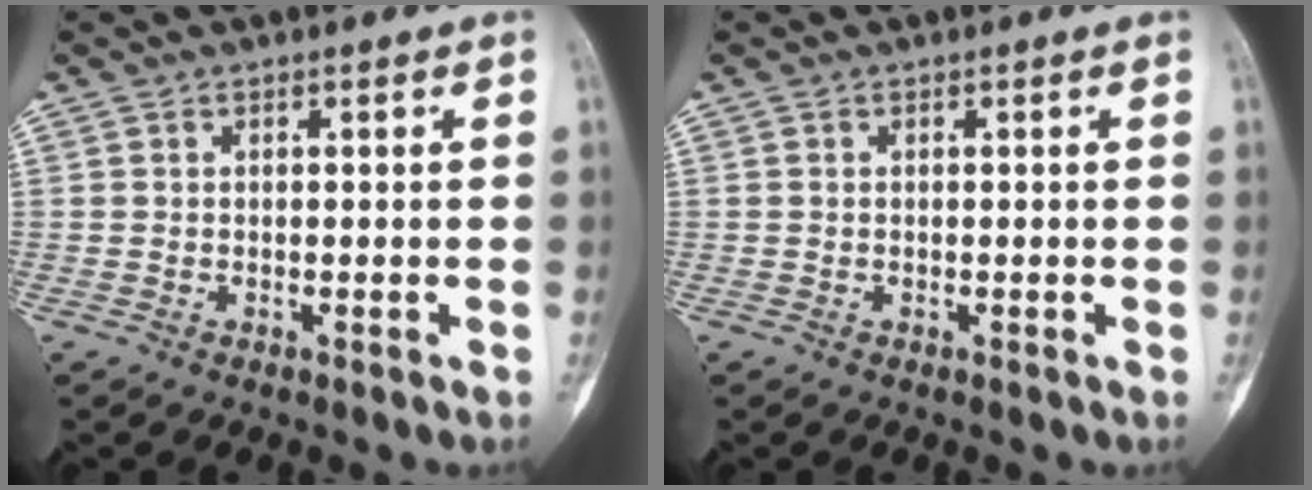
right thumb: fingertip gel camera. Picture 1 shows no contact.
{"total": 0.0}